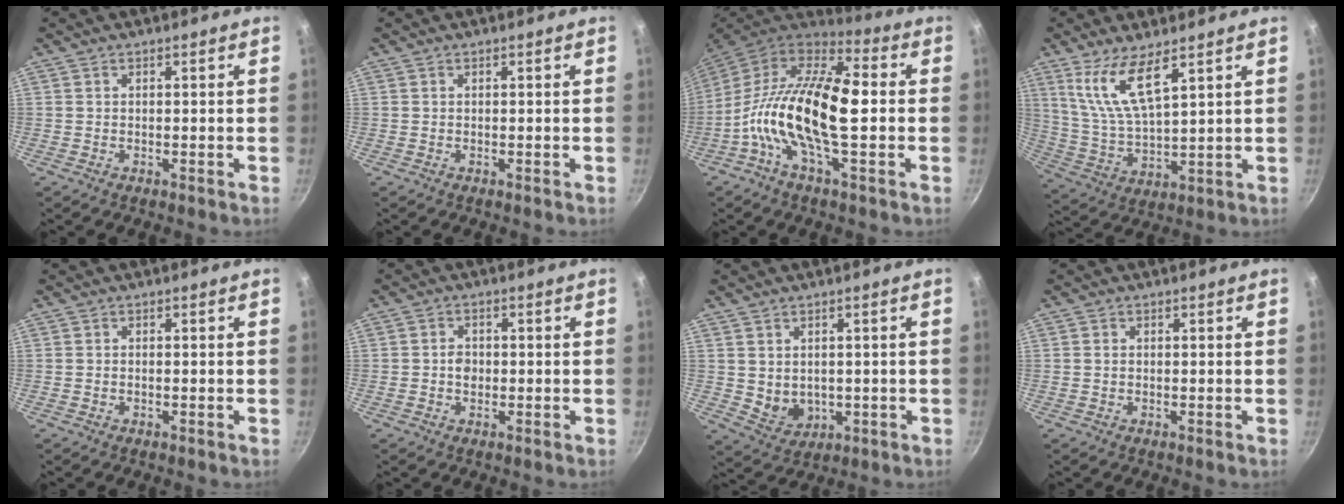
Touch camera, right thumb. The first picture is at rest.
{"total": 0.0}
{"total": 20.3, "force": [-1.5, 8.3, 18.5], "torque": [-0.338, 0.029, -0.051]}
{"total": 10.7, "force": [6.1, 3.0, 8.2], "torque": [-0.159, -0.039, 0.133]}
{"total": 0.0}
{"total": 2.5, "force": [-0.2, 2.0, 1.4], "torque": [-0.014, 0.008, -0.005]}
{"total": 5.2, "force": [0.3, 4.2, 3.1], "torque": [-0.038, -0.011, 0.023]}
{"total": 0.7, "force": [0.1, 0.5, 0.4], "torque": [-0.007, 0.003, 0.002]}